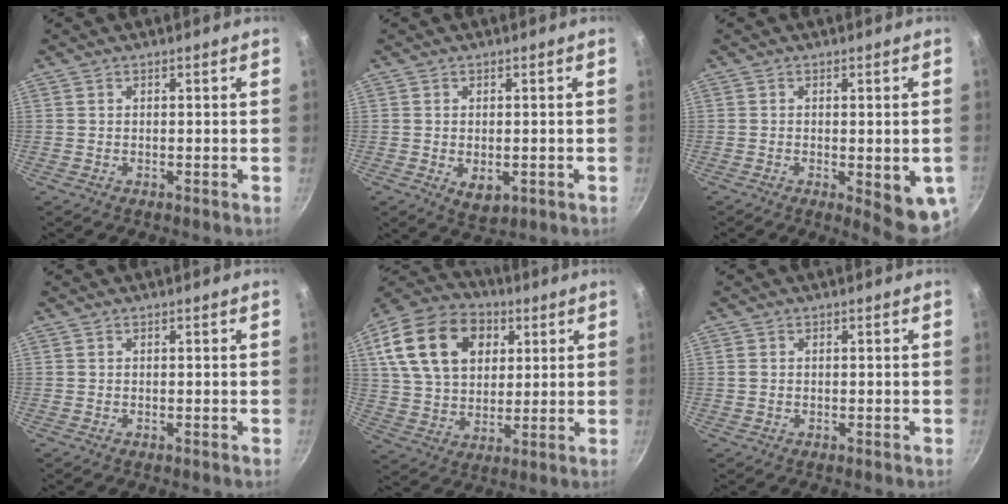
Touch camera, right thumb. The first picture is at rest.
{"total": 4.5, "force": [-0.9, 2.8, 3.4], "torque": [-0.050, -0.011, -0.007]}
{"total": 8.8, "force": [-1.9, 2.9, 8.1], "torque": [-0.081, -0.007, -0.018]}
{"total": 0.0}
{"total": 21.0, "force": [7.0, 14.8, 13.2], "torque": [-0.217, 0.004, 0.117]}
{"total": 1.0, "force": [0.1, 0.9, 0.5], "torque": [-0.010, 0.003, 0.000]}